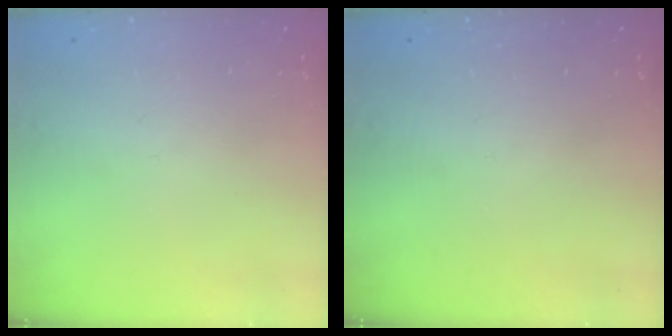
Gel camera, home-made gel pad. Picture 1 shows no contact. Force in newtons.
{"total": 0.0}